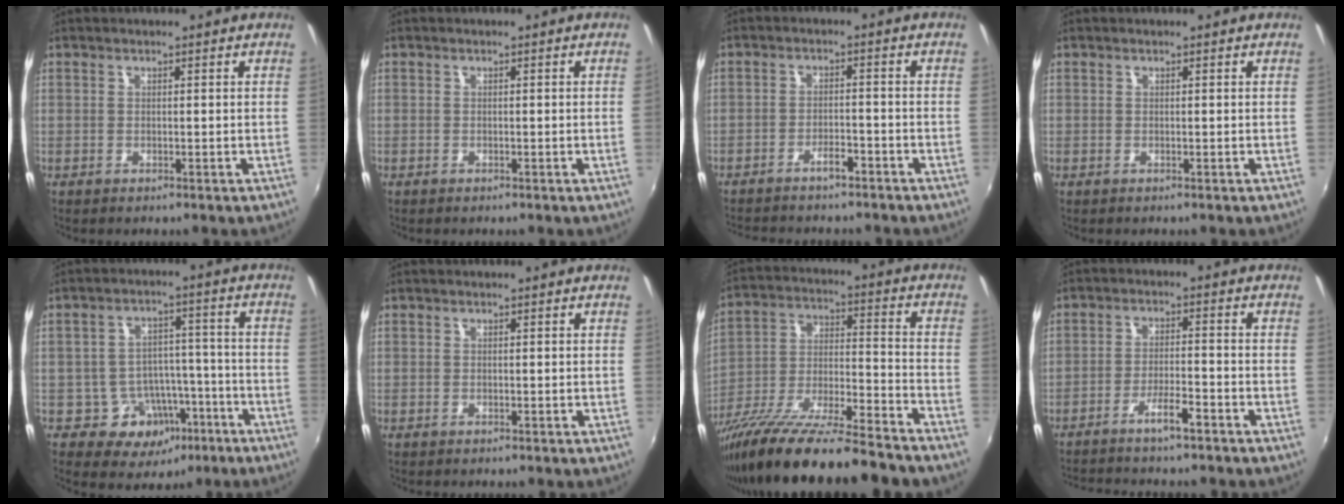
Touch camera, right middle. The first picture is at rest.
{"total": 0.0}
{"total": 6.4, "force": [-5.5, 1.8, 2.7], "torque": [-0.064, 0.001, -0.080]}
{"total": 0.0}
{"total": 9.9, "force": [-5.2, 7.8, 3.3], "torque": [-0.063, 0.032, -0.054]}
{"total": 0.0}
{"total": 21.6, "force": [-16.9, 1.8, 13.3], "torque": [-0.239, -0.047, -0.281]}
{"total": 5.6, "force": [-4.6, 0.3, 3.1], "torque": [-0.072, 0.006, -0.079]}